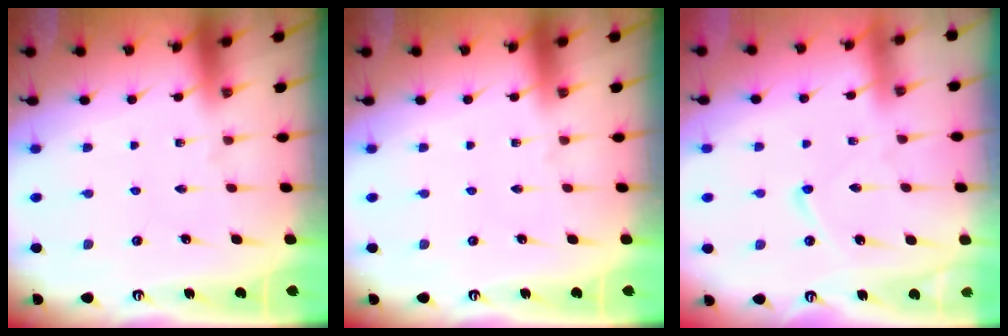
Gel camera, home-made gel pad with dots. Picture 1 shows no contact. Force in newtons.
{"total": 0.0}
{"total": 5.9, "press": 5.9, "slide": 0.7}